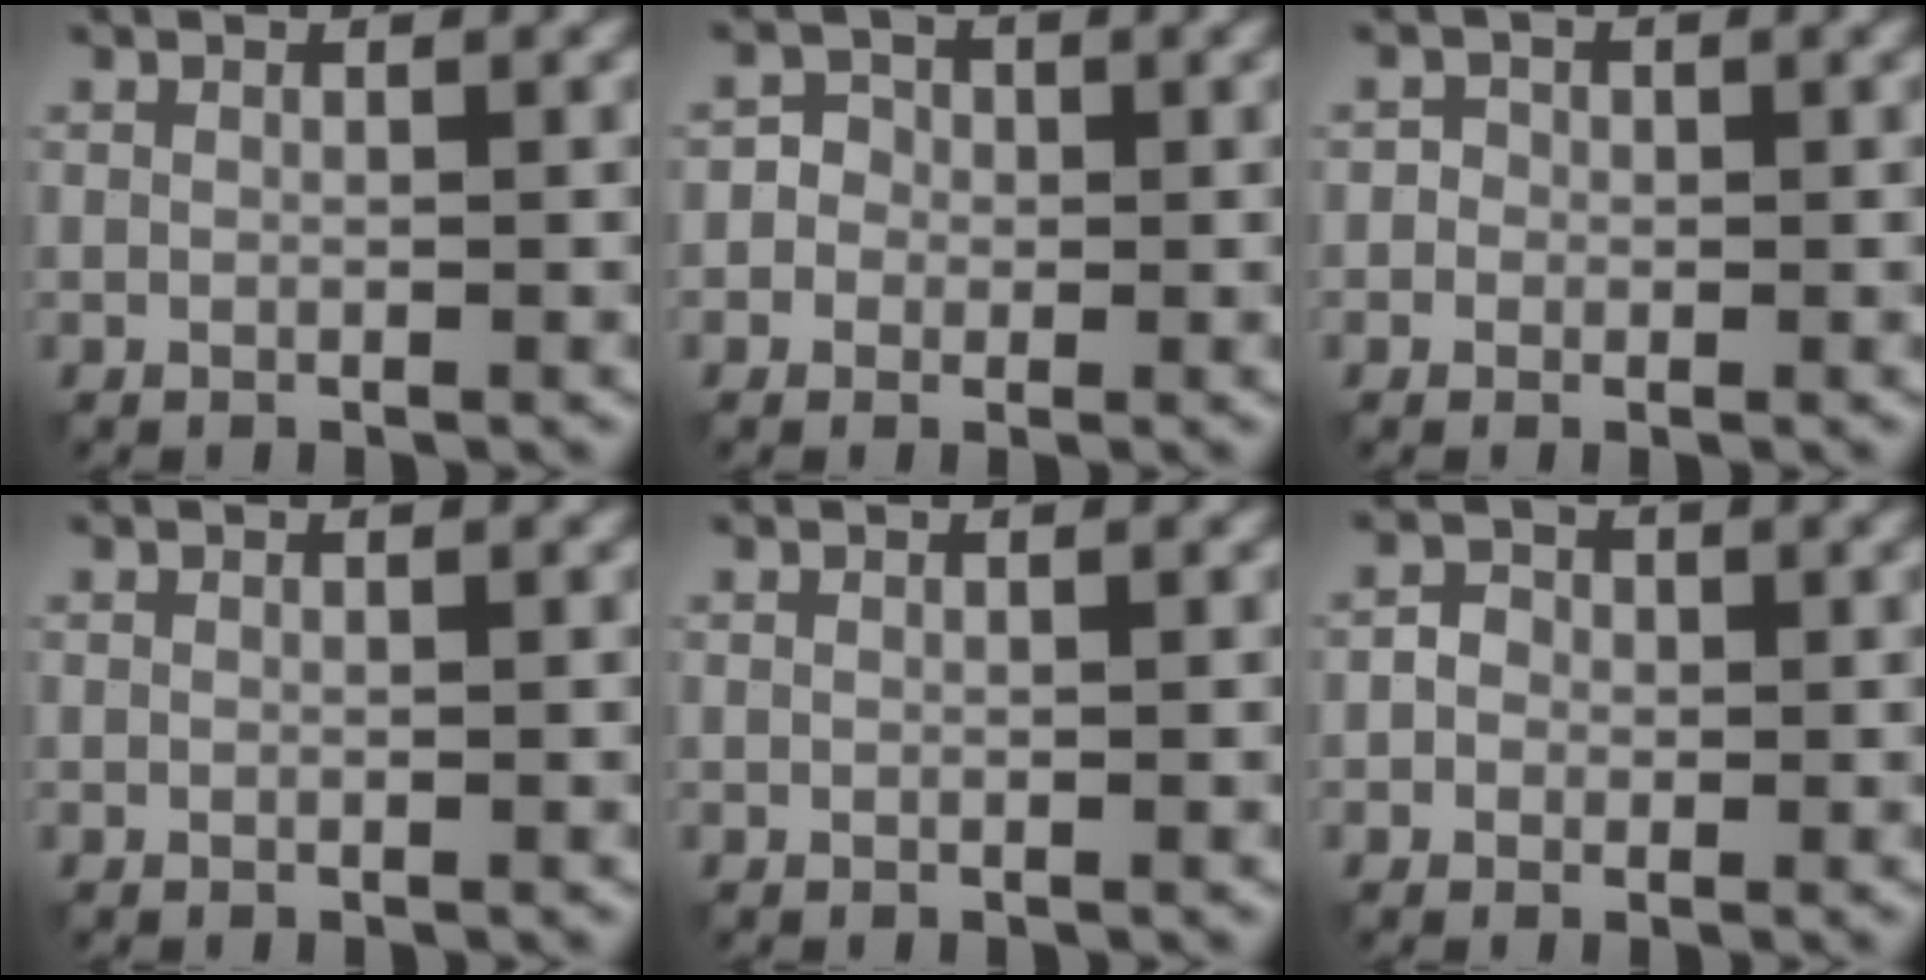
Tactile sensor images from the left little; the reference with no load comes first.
{"total": 2.5, "force": [-0.4, 2.4, 0.5], "torque": [0.014, 0.010, -0.027]}
{"total": 1.3, "force": [-0.1, 1.3, 0.3], "torque": [0.005, 0.001, -0.005]}
{"total": 0.0}
{"total": 0.0}
{"total": 1.7, "force": [-0.3, 1.5, 0.7], "torque": [-0.001, 0.001, -0.011]}